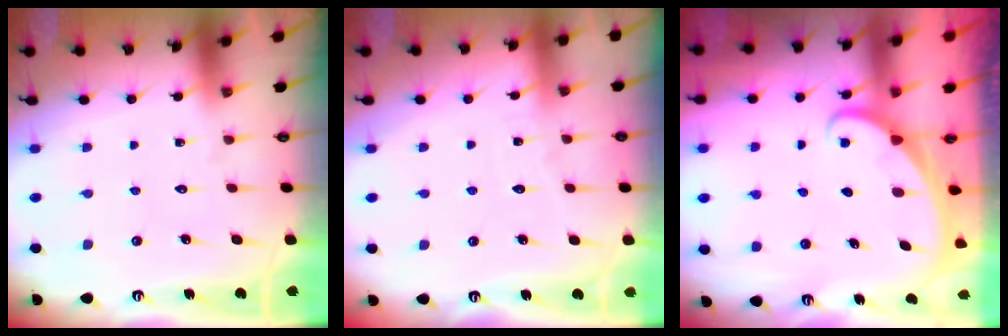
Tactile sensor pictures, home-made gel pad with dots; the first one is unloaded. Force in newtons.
{"total": 2.6, "press": 2.6, "slide": 0.3}
{"total": 1.7, "press": 1.7, "slide": 0.1}